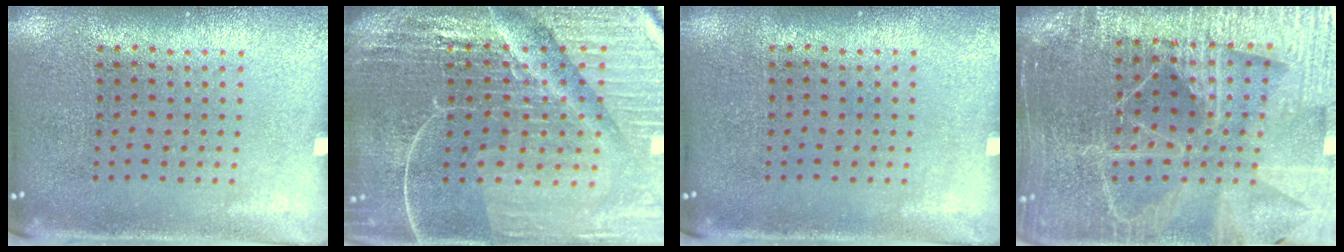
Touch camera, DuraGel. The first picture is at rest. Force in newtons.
{"total": 6.9, "press": 6.1, "slide": 3.3}
{"total": 0.0}
{"total": 5.5, "press": 4.9, "slide": 2.4}